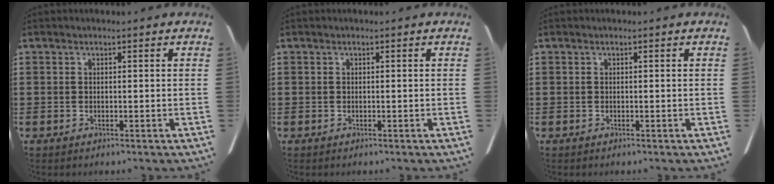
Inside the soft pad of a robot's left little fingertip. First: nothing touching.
{"total": 0.0}
{"total": 0.0}